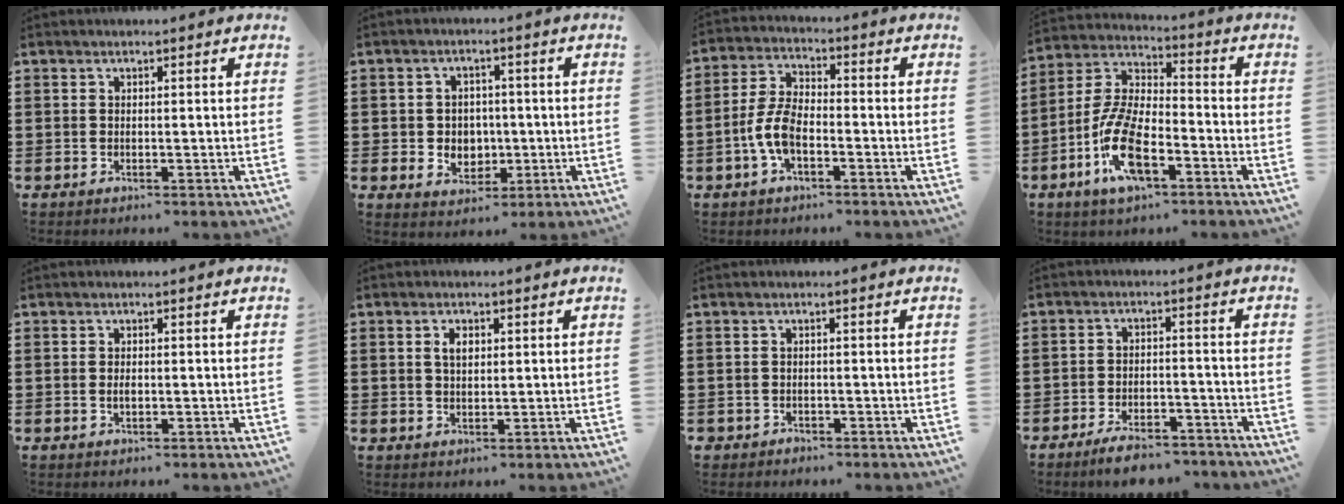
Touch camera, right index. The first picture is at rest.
{"total": 4.1, "force": [-0.2, 3.9, 1.2], "torque": [-0.029, 0.010, -0.008]}
{"total": 6.7, "force": [-2.3, 3.2, 5.3], "torque": [-0.133, -0.004, -0.051]}
{"total": 11.1, "force": [-4.7, 4.3, 9.1], "torque": [-0.218, -0.006, -0.094]}
{"total": 1.2, "force": [-0.2, 0.6, 1.1], "torque": [-0.020, 0.003, -0.005]}
{"total": 2.1, "force": [0.7, 0.9, 1.7], "torque": [-0.037, 0.006, 0.012]}
{"total": 0.9, "force": [-0.8, 0.5, 0.0], "torque": [-0.003, 0.001, -0.019]}
{"total": 4.9, "force": [-4.4, 0.8, 1.8], "torque": [-0.026, 0.008, -0.082]}